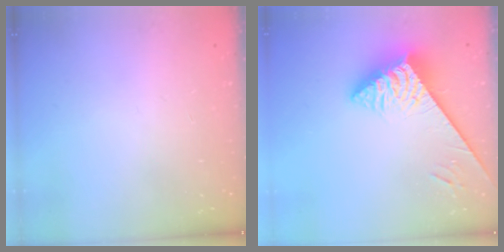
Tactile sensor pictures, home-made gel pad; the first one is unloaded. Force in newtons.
{"total": 4.9, "press": 4.9, "slide": 0.4}